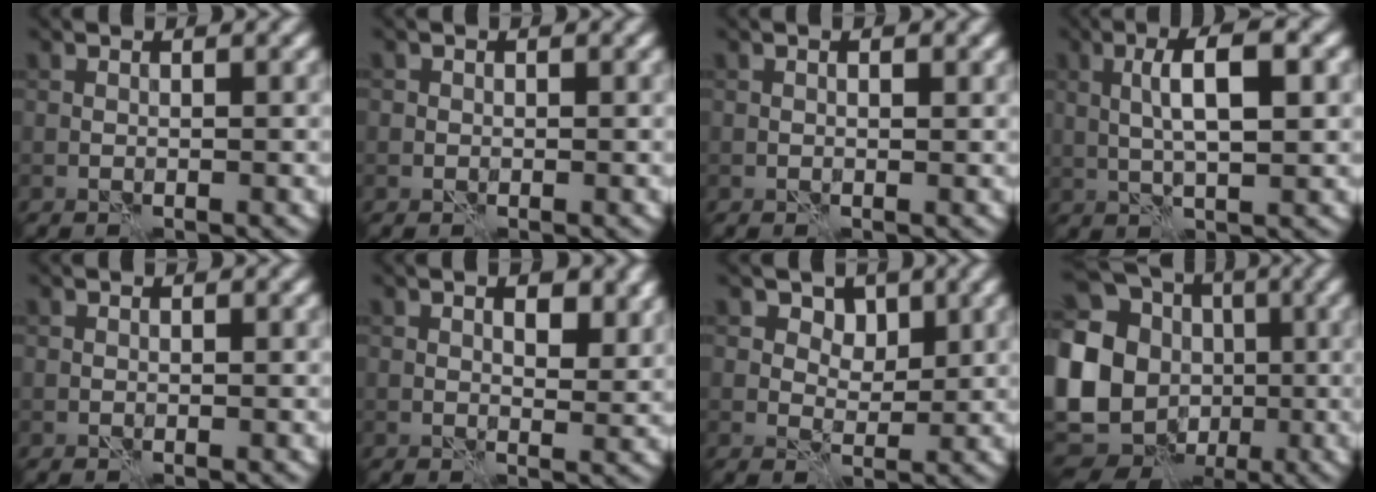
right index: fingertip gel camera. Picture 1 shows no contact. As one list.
[{"total": 0.8, "force": [0.0, 0.8, 0.1], "torque": [0.003, -0.002, -0.003]}, {"total": 0.8, "force": [0.2, 0.5, 0.7], "torque": [-0.009, -0.001, 0.002]}, {"total": 5.4, "force": [0.9, 1.5, 5.1], "torque": [-0.095, 0.007, 0.016]}, {"total": 0.0}, {"total": 3.1, "force": [1.2, 1.6, 2.4], "torque": [-0.031, -0.005, 0.020]}, {"total": 3.4, "force": [1.8, 2.4, 1.6], "torque": [-0.028, -0.011, 0.029]}, {"total": 19.3, "force": [-3.1, 17.2, 8.3], "torque": [-0.189, 0.007, -0.086]}]